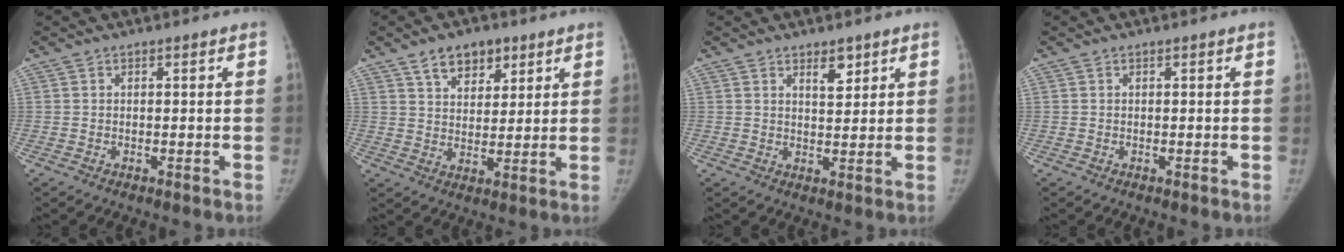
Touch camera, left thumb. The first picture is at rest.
{"total": 7.8, "force": [4.9, 4.7, 3.9], "torque": [-0.029, -0.026, 0.082]}
{"total": 3.4, "force": [2.2, 1.5, 2.1], "torque": [-0.016, -0.016, 0.037]}
{"total": 0.0}